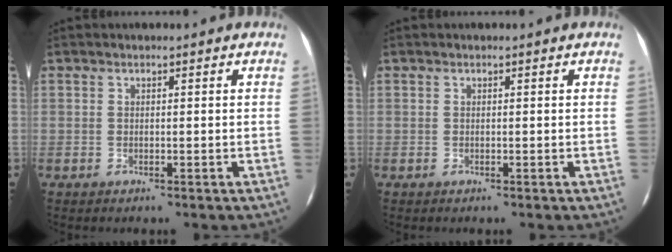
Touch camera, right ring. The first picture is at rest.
{"total": 0.0}